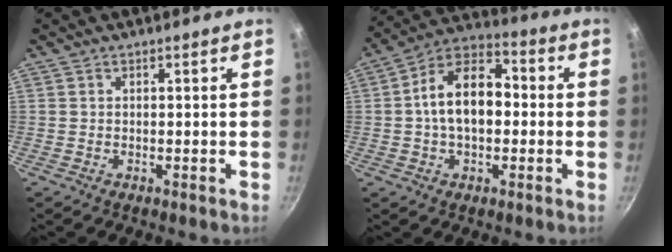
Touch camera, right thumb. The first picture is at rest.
{"total": 13.9, "force": [-0.1, 8.8, 10.7], "torque": [-0.147, 0.040, -0.020]}